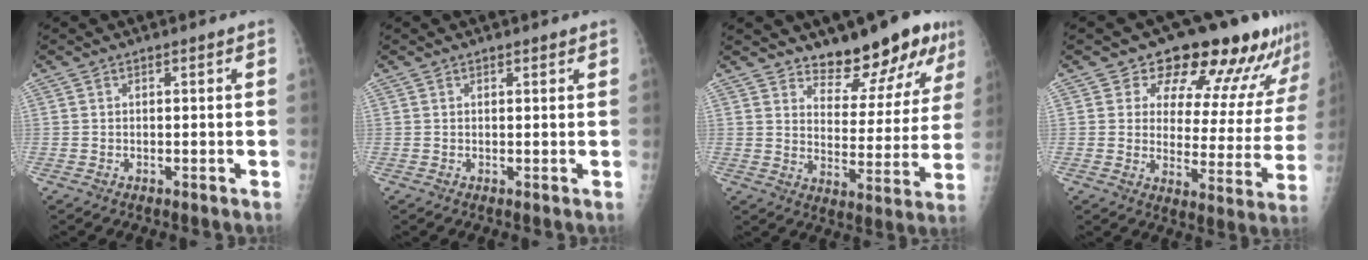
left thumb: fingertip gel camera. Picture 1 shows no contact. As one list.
[{"total": 0.6, "force": [0.5, 0.3, 0.1], "torque": [0.000, -0.005, 0.006]}, {"total": 13.3, "force": [10.6, 4.7, 6.6], "torque": [-0.051, -0.081, 0.154]}, {"total": 18.1, "force": [14.5, 7.6, 7.7], "torque": [-0.039, -0.083, 0.171]}]